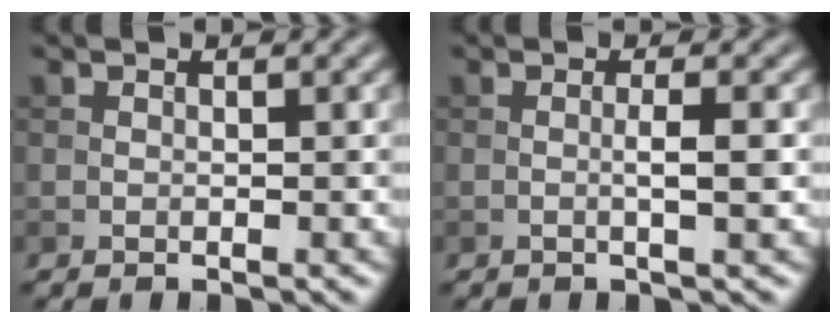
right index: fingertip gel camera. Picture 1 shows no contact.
{"total": 1.9, "force": [-0.1, 0.2, 1.8], "torque": [-0.031, 0.001, -0.005]}